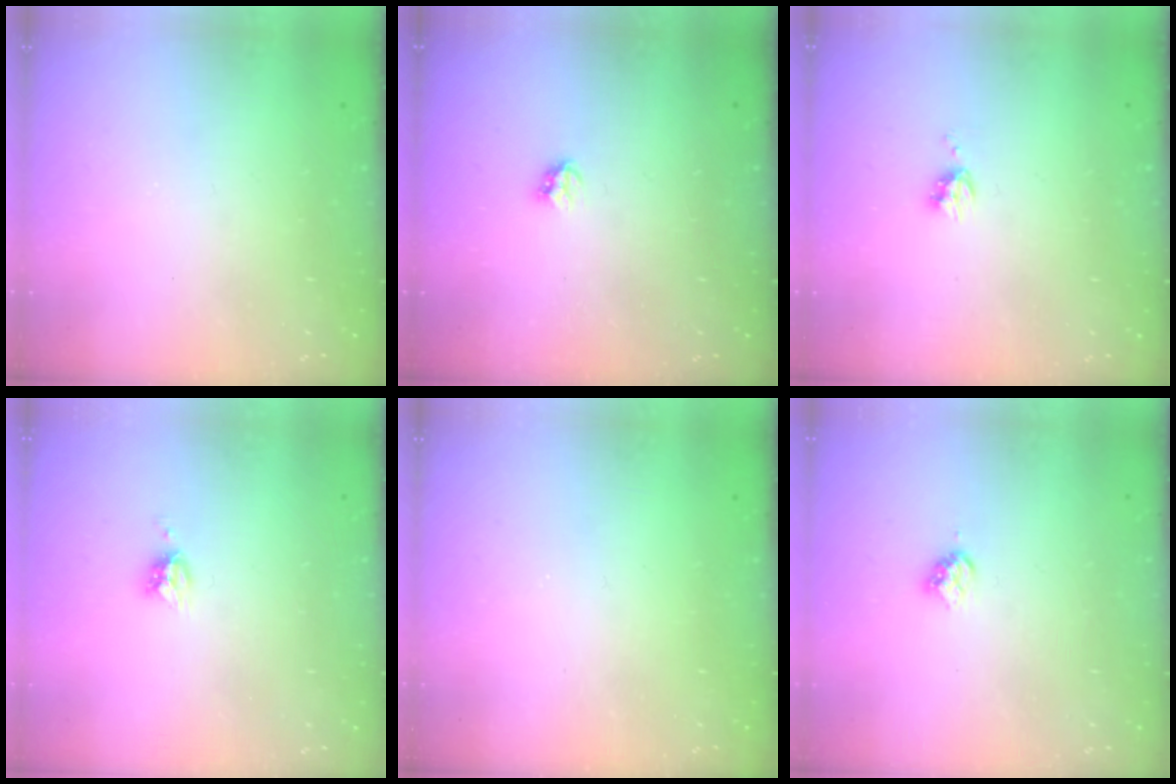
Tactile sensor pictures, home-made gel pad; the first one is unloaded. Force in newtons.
{"total": 2.8, "press": 2.8, "slide": 0.5}
{"total": 5.4, "press": 5.3, "slide": 0.7}
{"total": 4.7, "press": 4.6, "slide": 0.4}
{"total": 0.0}
{"total": 3.2, "press": 3.2, "slide": 0.4}